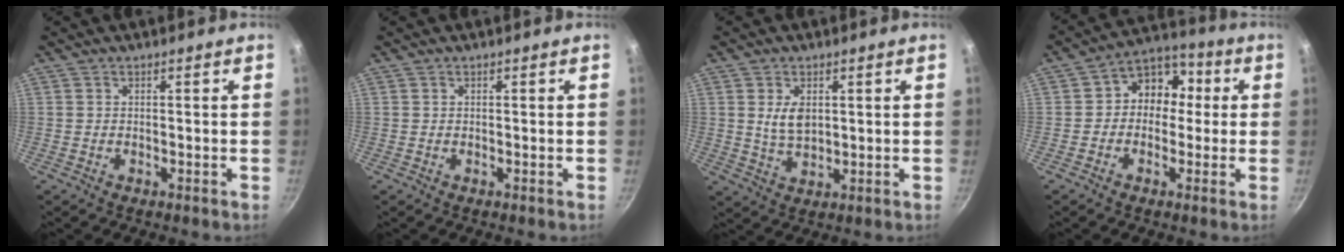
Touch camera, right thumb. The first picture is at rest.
{"total": 0.0}
{"total": 5.1, "force": [1.3, 3.1, 3.9], "torque": [-0.062, -0.014, 0.029]}
{"total": 9.3, "force": [0.3, 7.8, 5.0], "torque": [-0.020, 0.028, -0.019]}